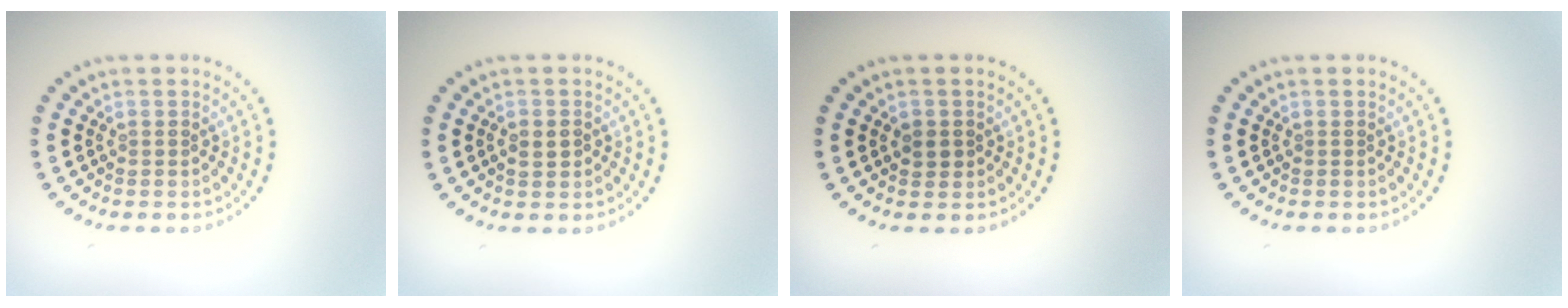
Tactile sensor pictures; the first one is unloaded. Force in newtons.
{"total": 1.6, "press": 1.5, "slide": 0.3}
{"total": 1.3, "press": 1.2, "slide": 0.5}
{"total": 0.0}